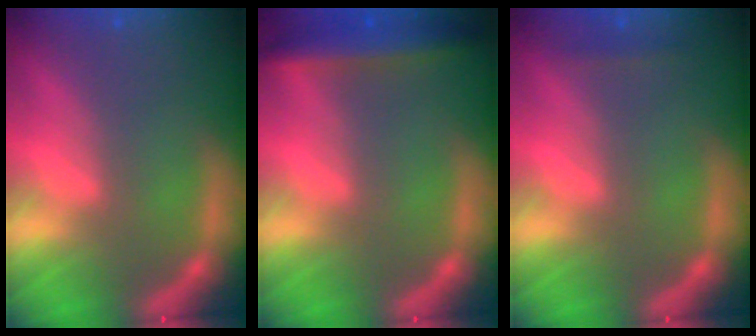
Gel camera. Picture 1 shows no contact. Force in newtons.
{"total": 4.5}
{"total": 0.9}